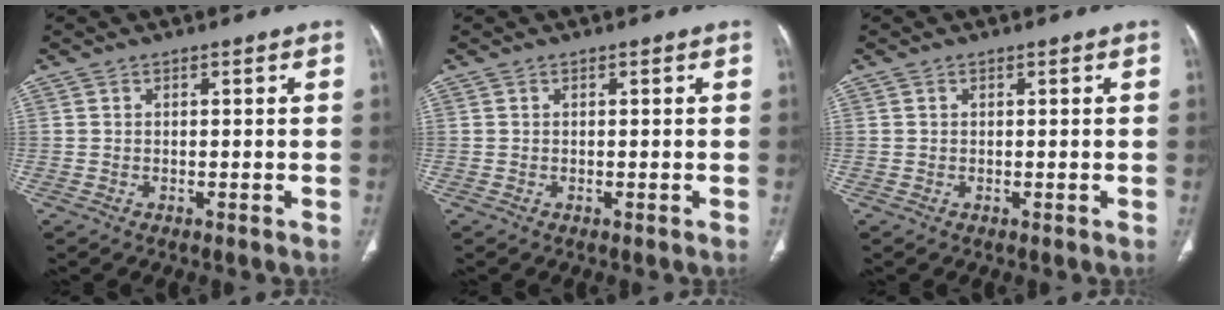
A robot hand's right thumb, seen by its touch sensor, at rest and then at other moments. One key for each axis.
{"total": 0.0}
{"total": 0.0}